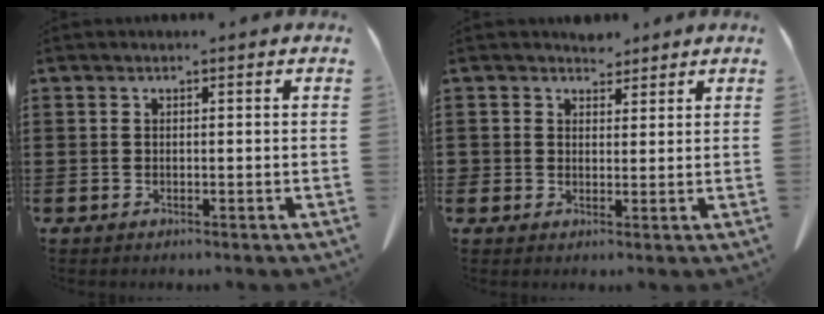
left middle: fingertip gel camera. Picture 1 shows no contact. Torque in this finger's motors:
{"motor_torque": [0.31, -0.26, 0.00, 0.00]}